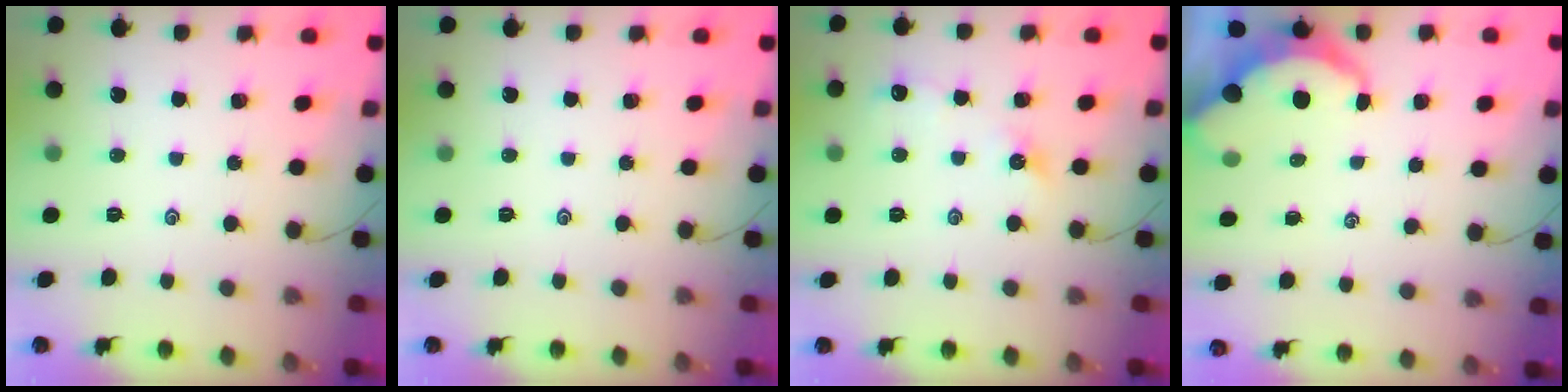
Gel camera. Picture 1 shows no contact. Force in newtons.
{"total": 0.0}
{"total": 5.2, "press": 5.1, "slide": 0.5}
{"total": 4.9, "press": 4.8, "slide": 0.5}